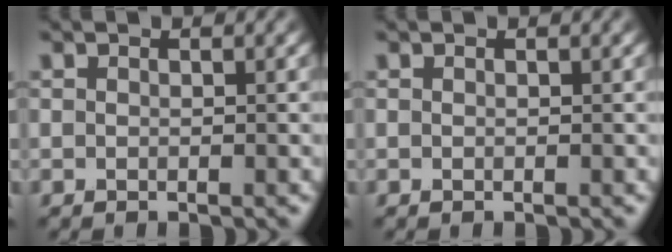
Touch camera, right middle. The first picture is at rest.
{"total": 0.0}